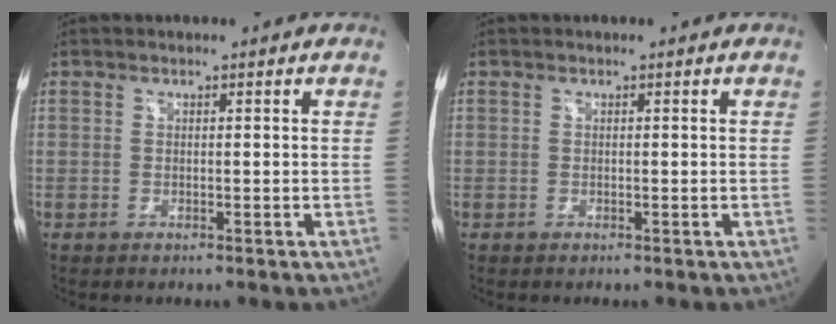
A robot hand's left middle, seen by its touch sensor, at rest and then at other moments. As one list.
[{"total": 0.0}]